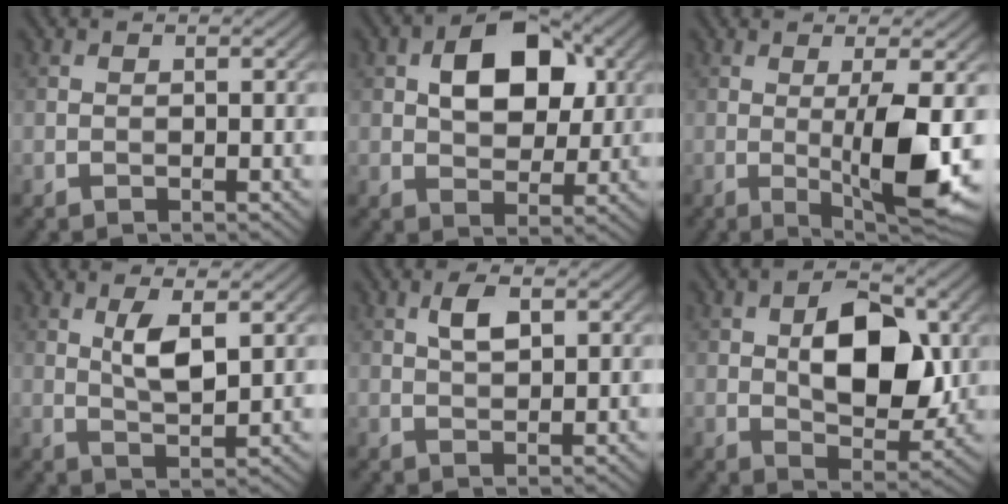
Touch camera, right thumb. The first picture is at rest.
{"total": 9.3, "force": [2.4, 5.9, 6.8], "torque": [-0.113, 0.009, 0.035]}
{"total": 8.7, "force": [-0.6, 1.6, 8.5], "torque": [-0.143, -0.003, -0.007]}
{"total": 4.7, "force": [1.6, 1.5, 4.2], "torque": [-0.090, -0.006, 0.033]}
{"total": 3.2, "force": [1.2, 1.4, 2.6], "torque": [-0.055, 0.004, 0.024]}
{"total": 10.0, "force": [1.3, 5.7, 8.1], "torque": [-0.134, -0.001, 0.021]}